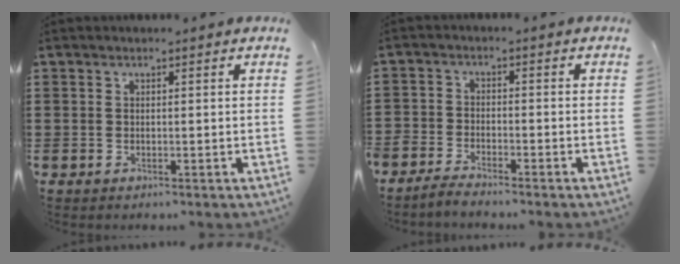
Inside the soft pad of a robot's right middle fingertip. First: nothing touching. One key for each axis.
{"total": 2.6, "fx": -2.6, "fy": 0.3, "fz": 0.1, "tx": -0.014, "ty": 0.003, "tz": -0.058}